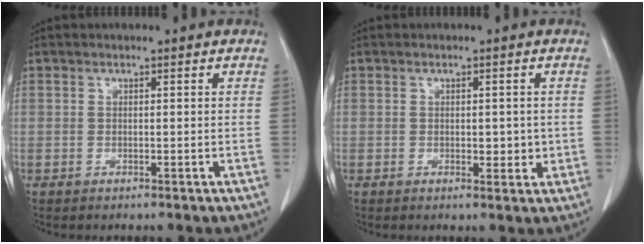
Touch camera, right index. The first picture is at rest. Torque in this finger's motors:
{"motor_torque": [0.00, 0.30, 0.06, 0.05]}